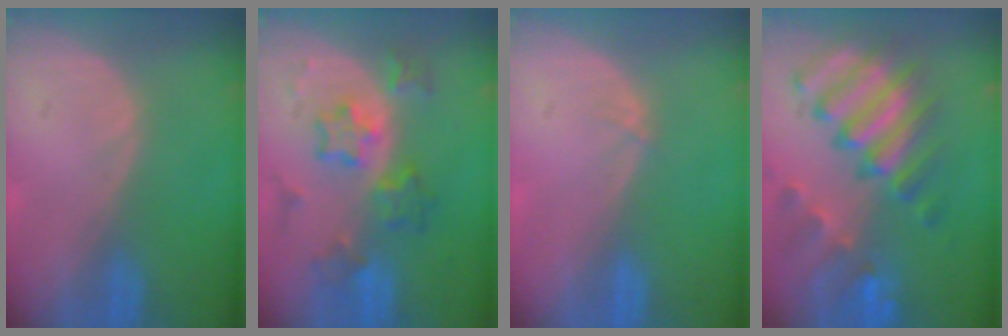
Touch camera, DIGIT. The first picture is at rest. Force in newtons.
{"total": 7.1, "press": 7.1, "slide": 0.3}
{"total": 0.6, "press": 0.4, "slide": 0.3}
{"total": 11.5, "press": 9.9, "slide": 5.8}